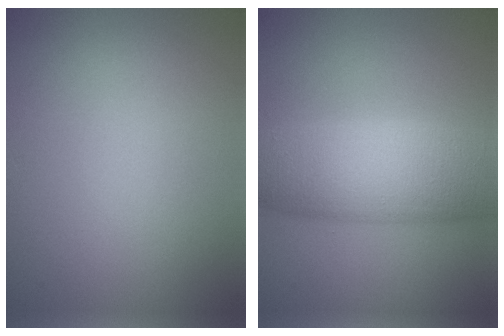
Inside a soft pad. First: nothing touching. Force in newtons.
{"total": 9.7, "press": 9.7, "slide": 0.1}